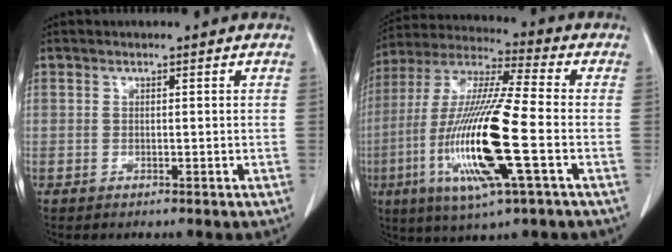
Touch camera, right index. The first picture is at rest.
{"total": 19.1, "force": [-4.9, 1.3, 18.4], "torque": [-0.387, -0.019, -0.092]}